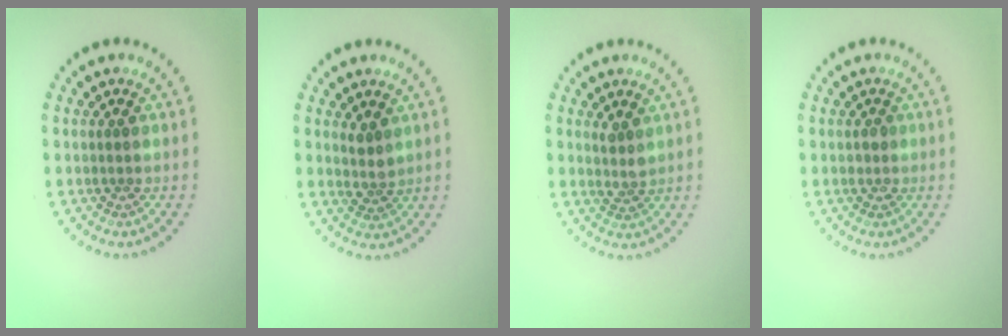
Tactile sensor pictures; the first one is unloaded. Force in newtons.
{"total": 1.6, "press": 1.3, "slide": 1.0}
{"total": 1.5, "press": 1.1, "slide": 0.9}
{"total": 0.8, "press": 0.7, "slide": 0.3}